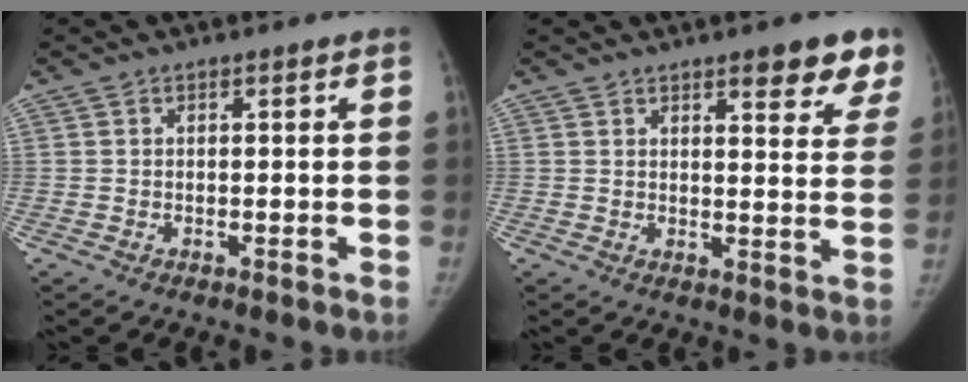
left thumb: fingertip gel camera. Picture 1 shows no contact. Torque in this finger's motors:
{"motor_torque": [-0.01, 0.01, 0.14, 0.03, 0.10]}